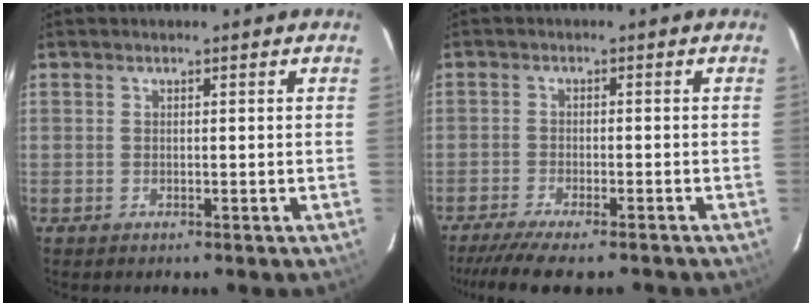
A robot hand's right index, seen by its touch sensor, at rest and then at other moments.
{"total": 9.8, "force": [-8.3, 1.5, 4.9], "torque": [-0.114, -0.027, -0.138]}